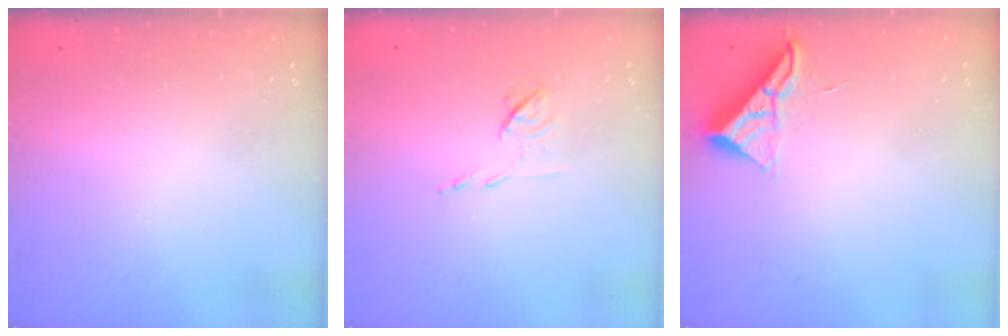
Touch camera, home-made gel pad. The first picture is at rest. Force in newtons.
{"total": 6.4, "press": 6.3, "slide": 0.9}
{"total": 7.3, "press": 7.2, "slide": 0.5}